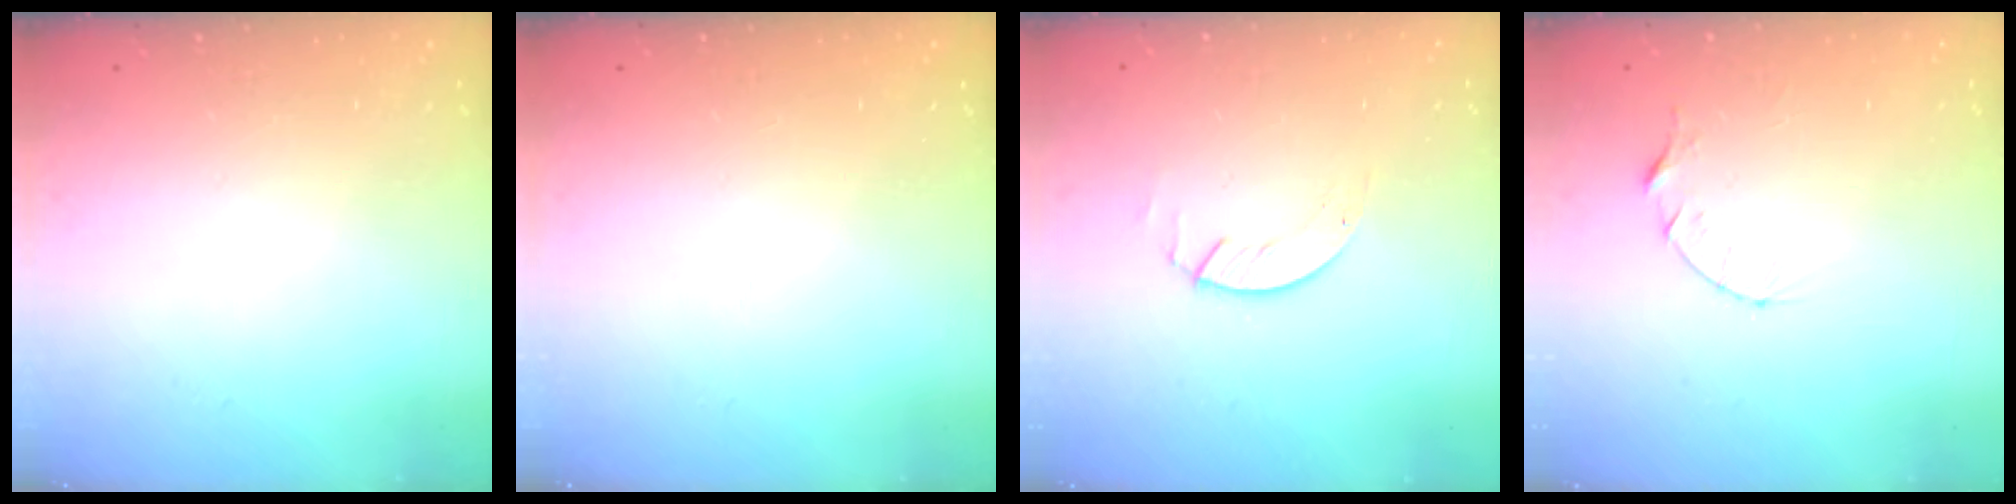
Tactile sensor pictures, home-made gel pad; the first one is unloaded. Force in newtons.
{"total": 0.0}
{"total": 1.4, "press": 1.4, "slide": 0.2}
{"total": 4.3, "press": 4.2, "slide": 0.4}